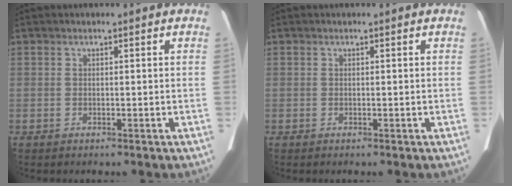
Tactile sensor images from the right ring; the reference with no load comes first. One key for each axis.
{"total": 0.0}